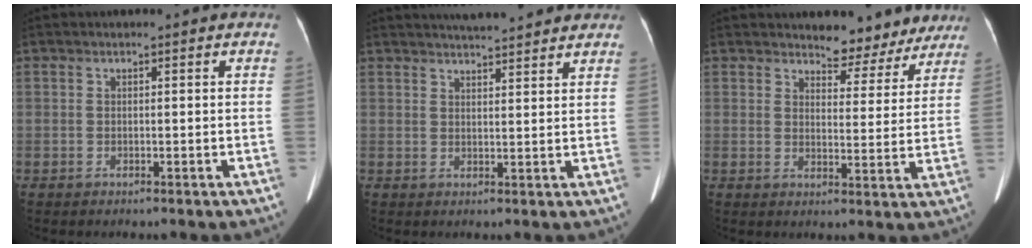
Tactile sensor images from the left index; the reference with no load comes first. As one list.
[{"total": 9.4, "force": [8.6, 0.9, 3.7], "torque": [-0.055, 0.023, 0.111]}, {"total": 7.3, "force": [6.7, 2.6, 1.2], "torque": [-0.005, -0.009, 0.081]}]